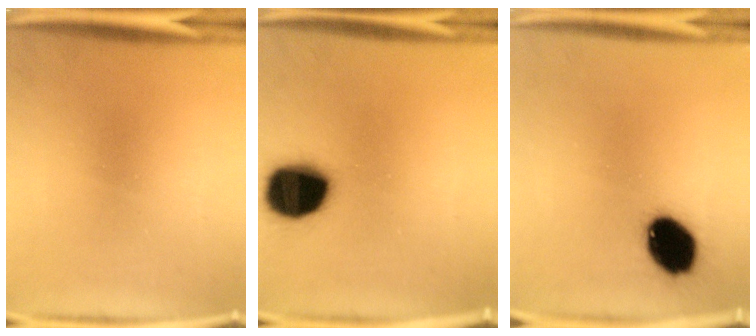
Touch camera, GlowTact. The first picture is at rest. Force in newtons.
{"total": 18.0}
{"total": 12.4}